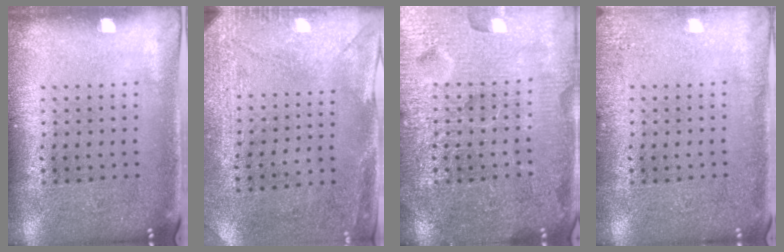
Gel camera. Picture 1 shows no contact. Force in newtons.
{"total": 3.0, "press": 2.3, "slide": 1.9}
{"total": 7.1, "press": 7.0, "slide": 0.8}
{"total": 1.8, "press": 1.8, "slide": 0.3}